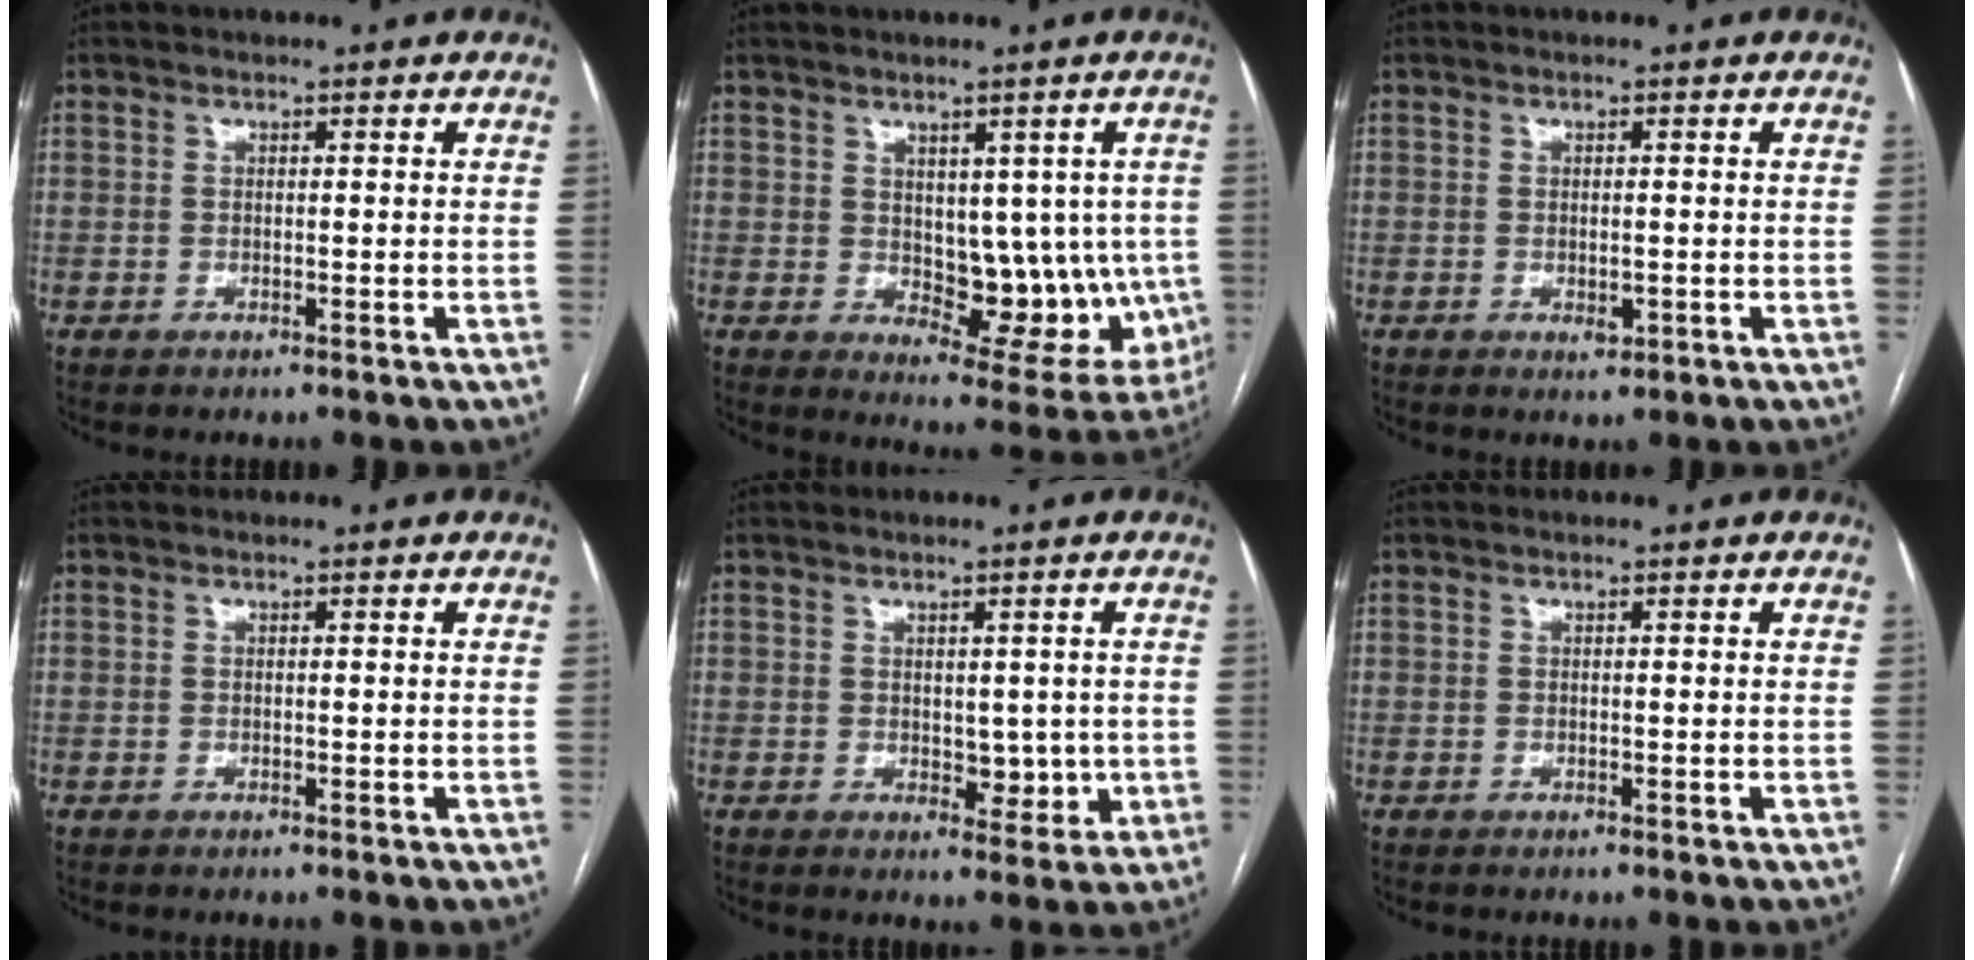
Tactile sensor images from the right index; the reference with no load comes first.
{"total": 12.1, "force": [-0.1, 6.3, 10.4], "torque": [-0.112, 0.001, 0.021]}
{"total": 1.5, "force": [-0.4, 0.7, 1.2], "torque": [-0.021, -0.003, -0.002]}
{"total": 0.0}
{"total": 4.2, "force": [-0.1, 2.6, 3.3], "torque": [-0.034, -0.002, 0.008]}
{"total": 0.0}